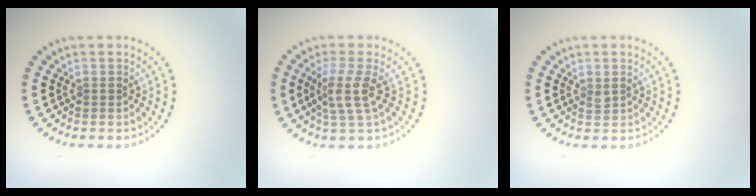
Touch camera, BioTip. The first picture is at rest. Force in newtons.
{"total": 2.8, "press": 2.1, "slide": 1.8}
{"total": 0.6, "press": 0.5, "slide": 0.3}